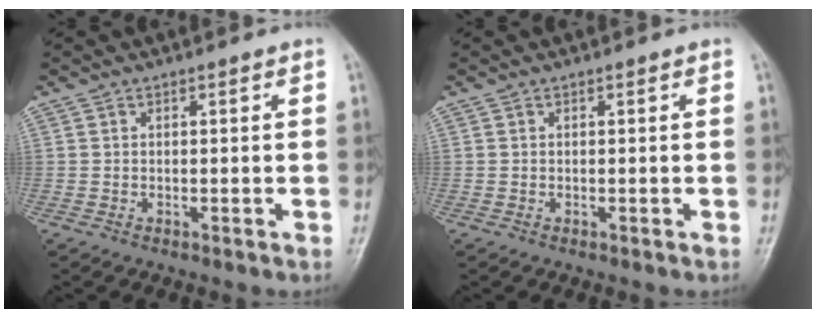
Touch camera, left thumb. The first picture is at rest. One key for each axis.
{"total": 0.0}